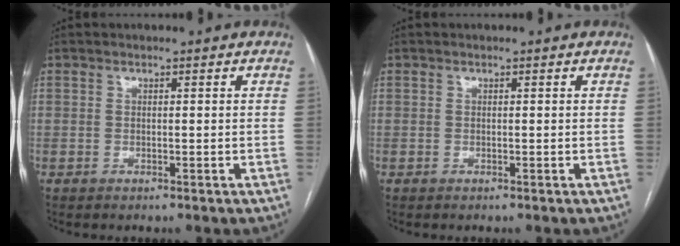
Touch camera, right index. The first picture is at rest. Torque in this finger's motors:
{"motor_torque": [0.00, 0.00, 0.00, 0.00]}